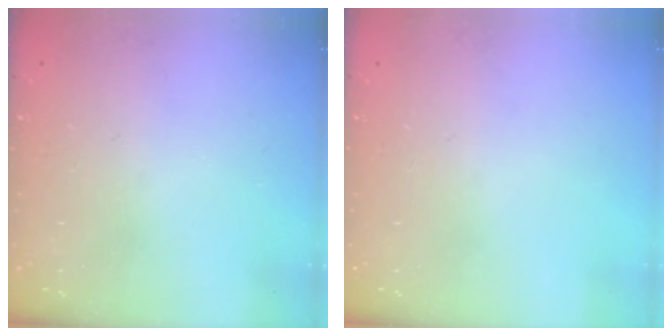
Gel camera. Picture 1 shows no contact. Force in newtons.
{"total": 13.0, "press": 3.6, "slide": 12.5}